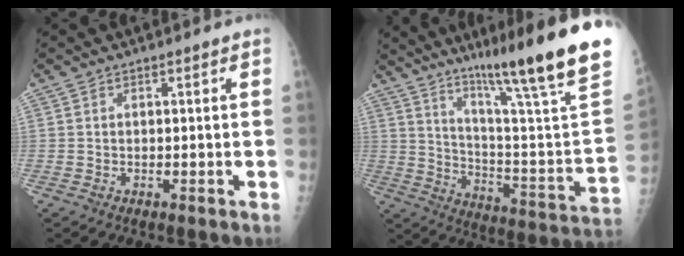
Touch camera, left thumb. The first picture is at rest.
{"total": 28.6, "force": [20.2, 0.6, 20.2], "torque": [-0.293, -0.120, 0.299]}